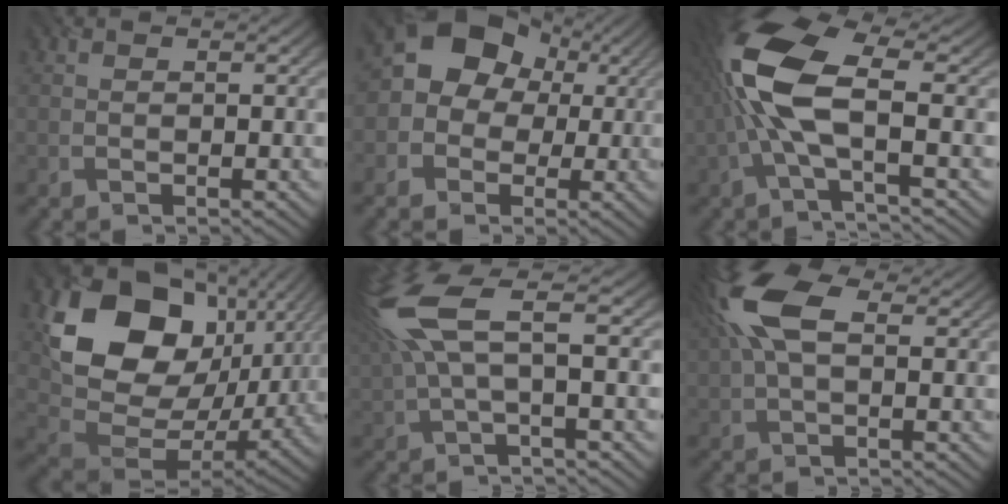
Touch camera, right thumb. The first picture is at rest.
{"total": 8.5, "force": [1.0, 7.5, 3.9], "torque": [-0.064, 0.000, -0.010]}
{"total": 10.6, "force": [-0.6, 3.7, 10.0], "torque": [-0.227, 0.020, -0.023]}
{"total": 18.0, "force": [6.4, 13.2, 10.4], "torque": [-0.229, -0.003, 0.138]}
{"total": 8.8, "force": [2.4, 2.1, 8.2], "torque": [-0.185, 0.023, 0.041]}
{"total": 9.3, "force": [3.0, 4.4, 7.6], "torque": [-0.195, 0.023, 0.049]}